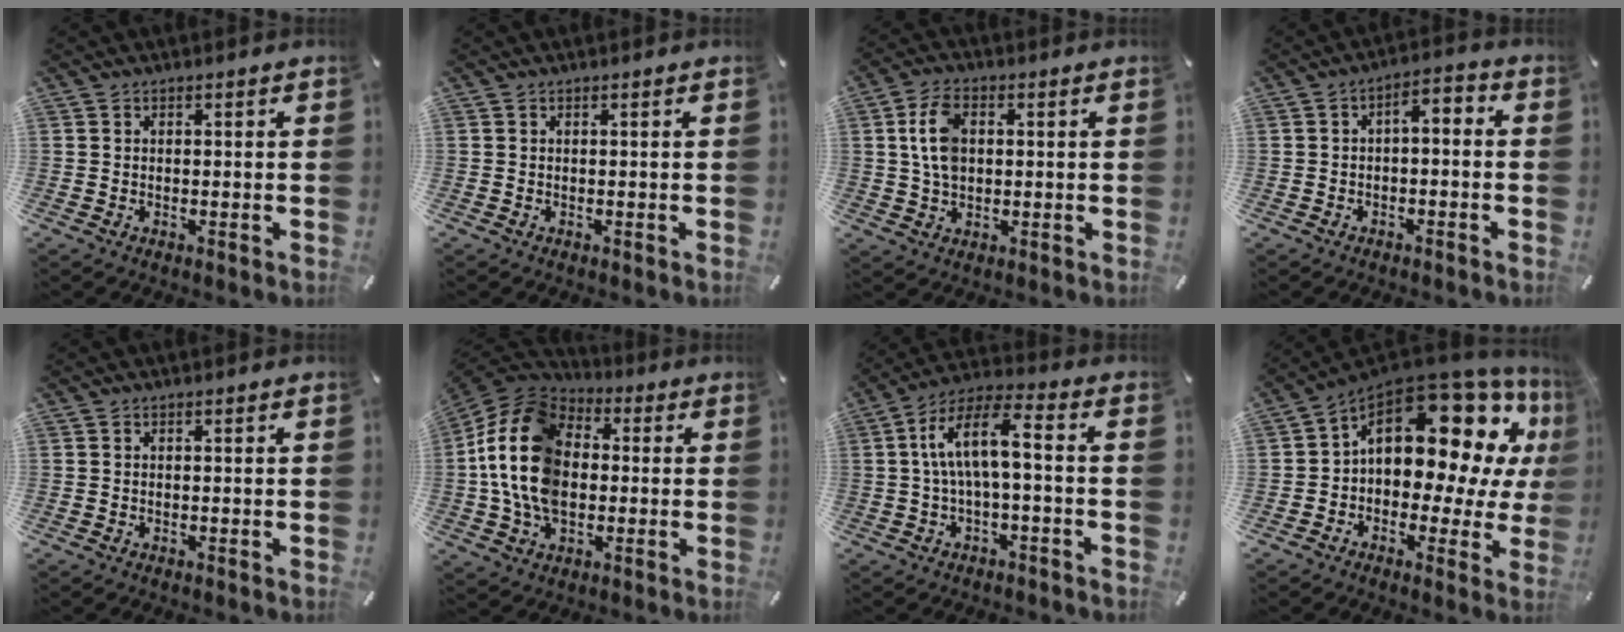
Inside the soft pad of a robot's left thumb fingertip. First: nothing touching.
{"total": 0.0}
{"total": 7.7, "force": [1.4, 5.1, 5.6], "torque": [-0.133, 0.006, 0.022]}
{"total": 4.2, "force": [-2.8, 1.9, 2.5], "torque": [-0.043, 0.021, -0.055]}
{"total": 0.0}
{"total": 17.6, "force": [-1.1, 12.9, 12.0], "torque": [-0.272, 0.016, -0.025]}
{"total": 10.8, "force": [-0.5, 4.0, 10.1], "torque": [-0.196, 0.005, -0.009]}
{"total": 18.8, "force": [7.7, 10.6, 13.4], "torque": [-0.194, -0.063, 0.126]}